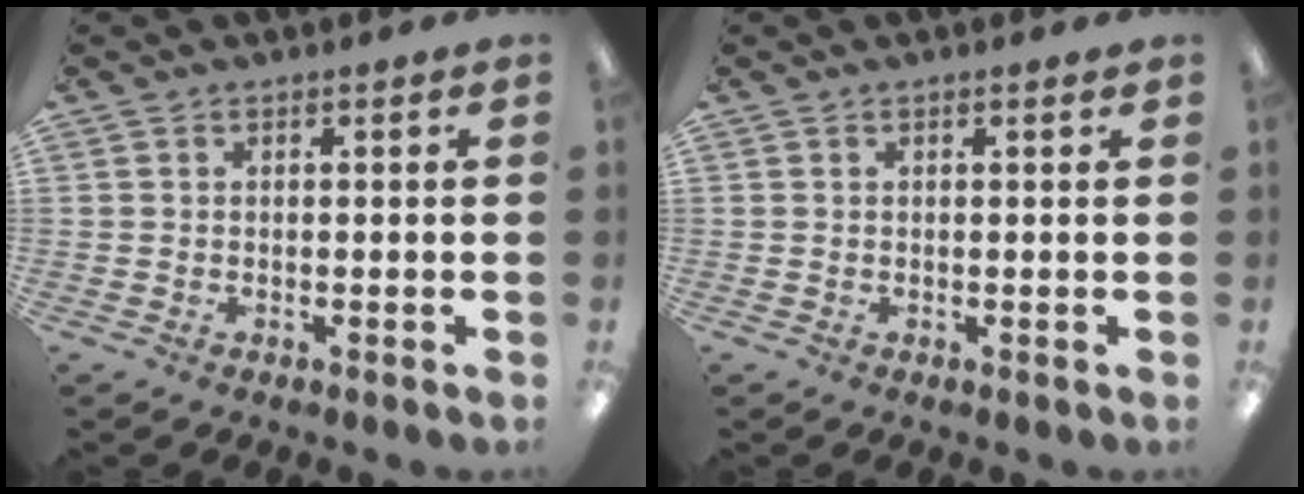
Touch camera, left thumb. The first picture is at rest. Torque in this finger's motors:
{"motor_torque": [0.24, 0.03, -0.48, -0.09, 0.00]}